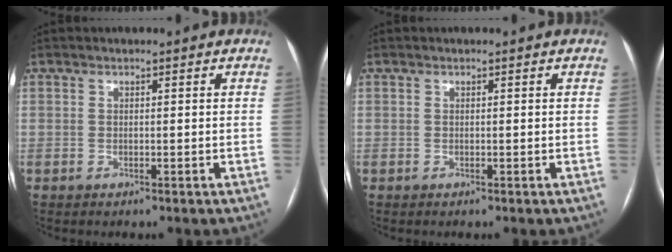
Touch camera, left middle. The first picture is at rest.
{"total": 0.0}